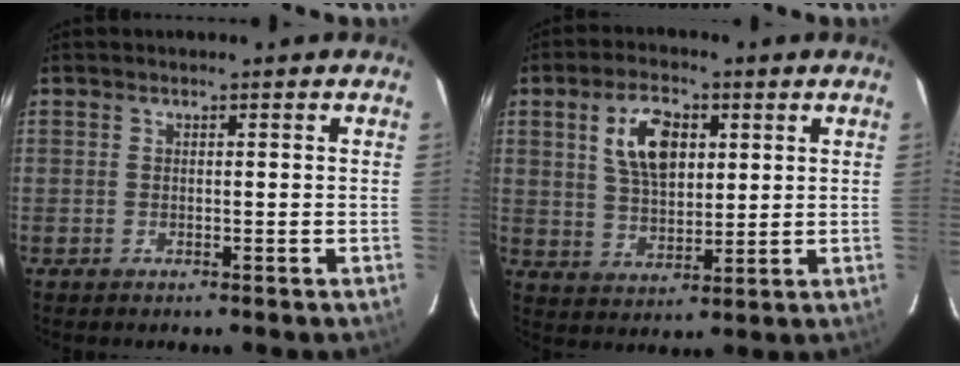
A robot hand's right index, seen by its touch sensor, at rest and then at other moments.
{"total": 9.7, "force": [3.3, 5.1, 7.5], "torque": [-0.145, 0.014, 0.065]}